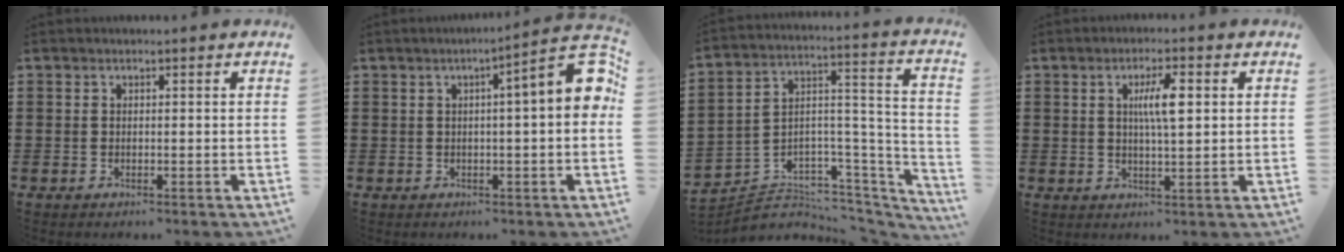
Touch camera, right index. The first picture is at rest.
{"total": 6.5, "force": [0.5, 0.8, 6.5], "torque": [-0.093, -0.013, 0.003]}
{"total": 3.8, "force": [-2.5, 2.9, 0.3], "torque": [-0.016, -0.012, -0.048]}
{"total": 5.4, "force": [1.1, 1.2, 5.1], "torque": [-0.102, 0.009, 0.015]}